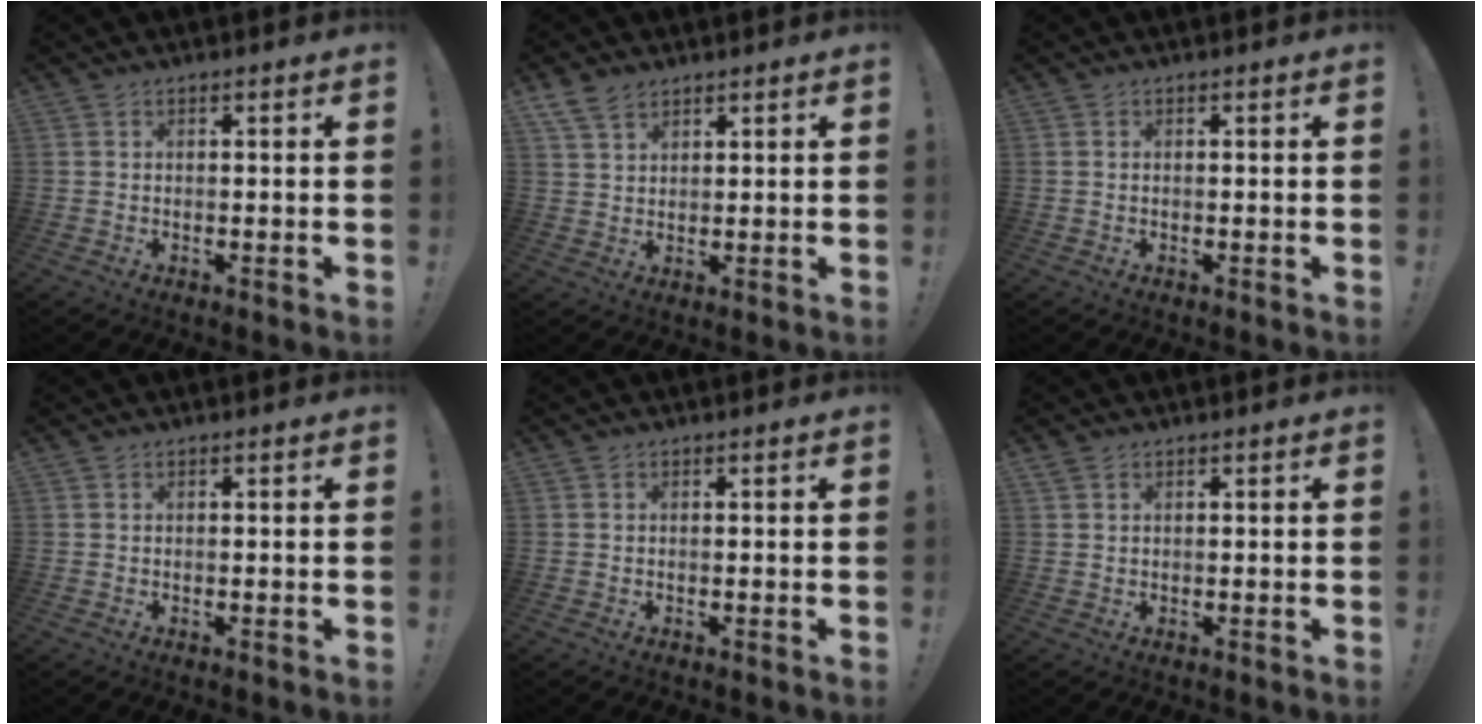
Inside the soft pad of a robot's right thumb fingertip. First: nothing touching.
{"total": 5.7, "force": [4.0, 3.2, 2.5], "torque": [-0.051, -0.014, 0.078]}
{"total": 0.0}
{"total": 0.0}
{"total": 0.0}
{"total": 1.3, "force": [1.0, 0.8, 0.4], "torque": [-0.006, 0.000, 0.019]}